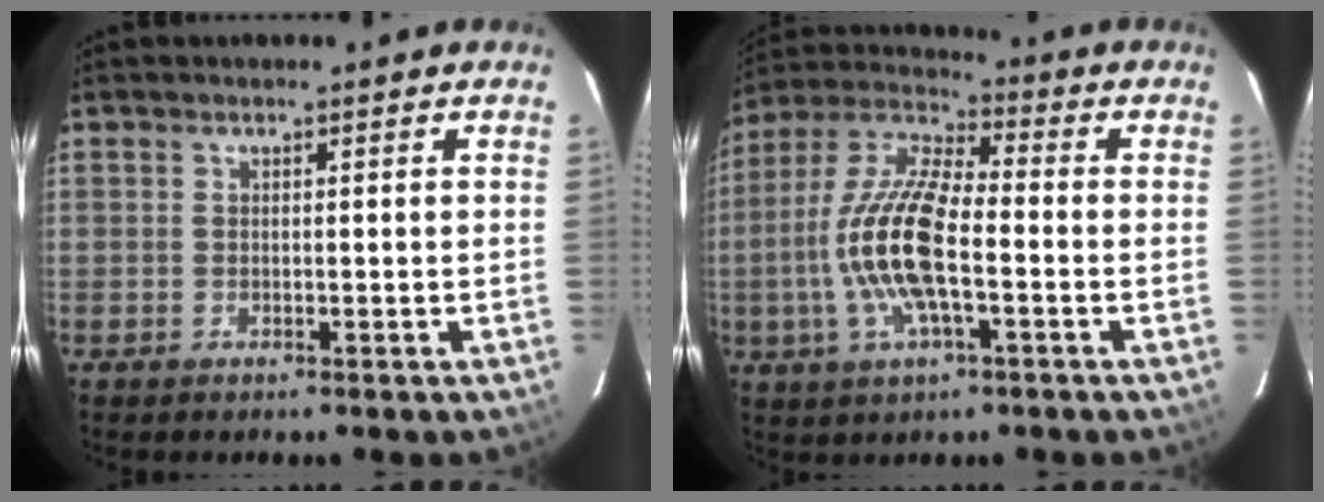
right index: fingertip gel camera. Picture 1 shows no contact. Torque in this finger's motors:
{"motor_torque": [2.14, 0.00, 1.05, 0.20]}